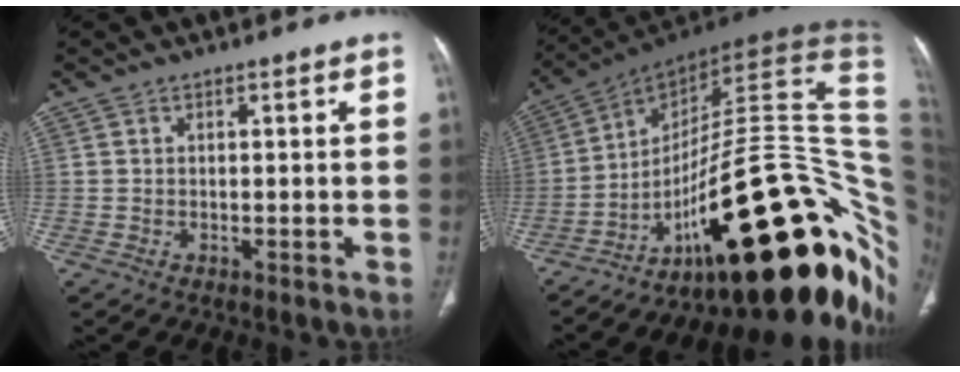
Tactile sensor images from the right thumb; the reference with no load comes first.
{"total": 42.5, "force": [-9.3, 15.0, 38.7], "torque": [-0.430, 0.087, -0.137]}